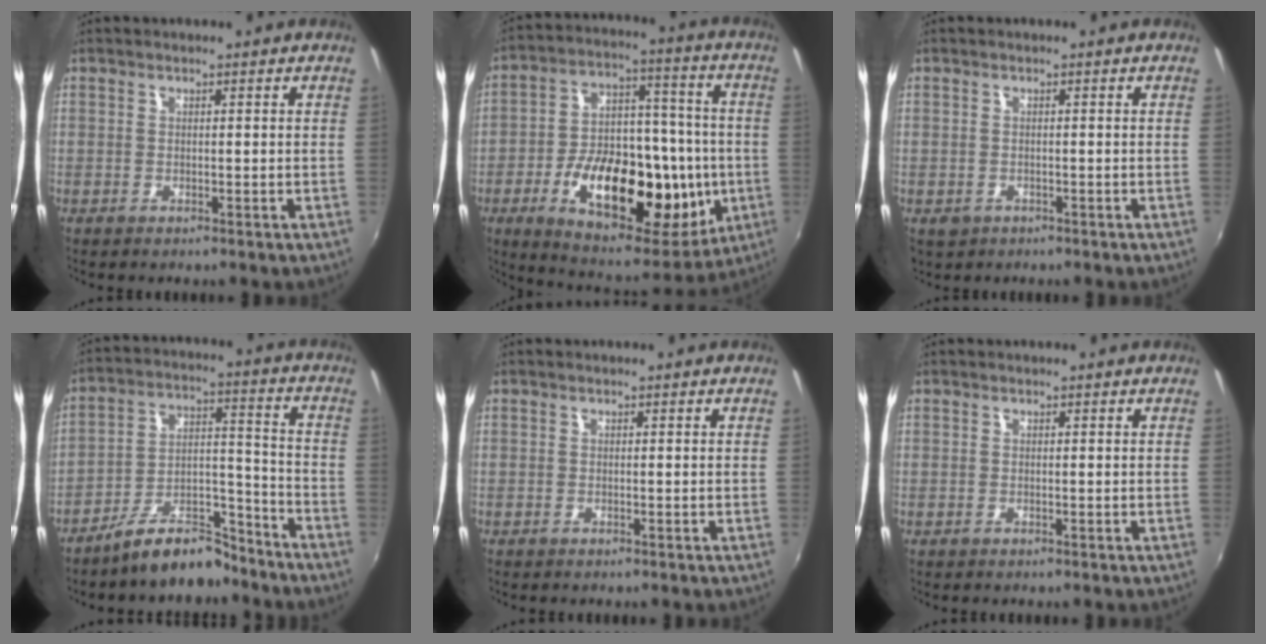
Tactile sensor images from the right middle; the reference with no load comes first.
{"total": 27.7, "force": [-7.1, 14.3, 22.7], "torque": [-0.377, 0.008, -0.088]}
{"total": 2.5, "force": [-1.0, 2.1, 1.0], "torque": [-0.025, -0.006, -0.011]}
{"total": 11.7, "force": [-9.7, 4.2, 5.0], "torque": [-0.086, 0.040, -0.149]}
{"total": 0.0}
{"total": 0.0}